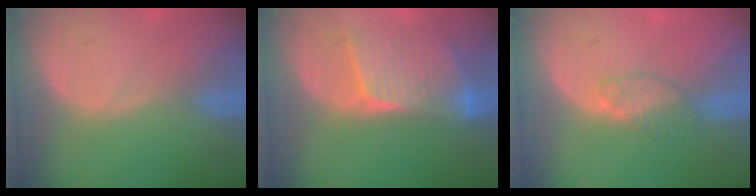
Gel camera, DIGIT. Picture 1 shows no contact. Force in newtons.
{"total": 7.8, "press": 7.7, "slide": 1.7}
{"total": 3.4, "press": 3.2, "slide": 0.9}